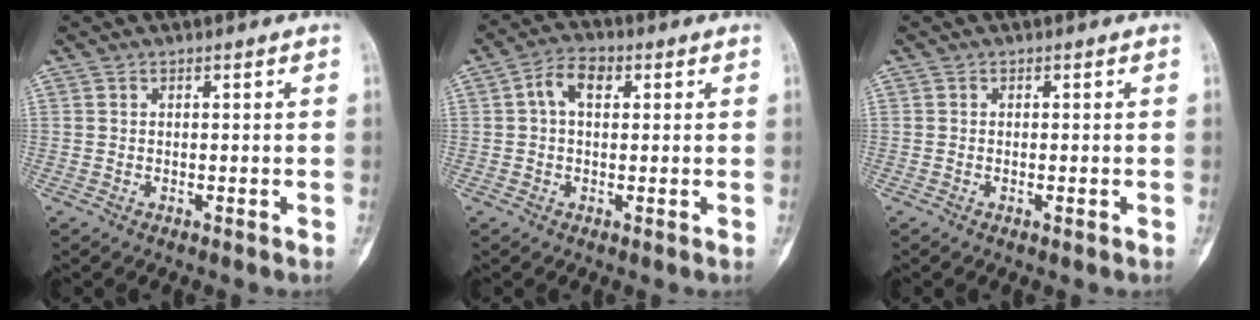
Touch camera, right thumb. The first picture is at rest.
{"total": 5.4, "force": [1.2, 3.4, 4.0], "torque": [-0.067, 0.017, 0.017]}
{"total": 0.7, "force": [-0.2, 0.2, 0.6], "torque": [-0.009, -0.002, -0.004]}